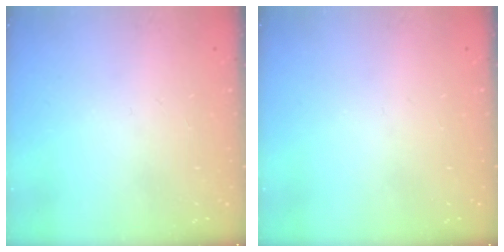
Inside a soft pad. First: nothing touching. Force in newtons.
{"total": 0.0}